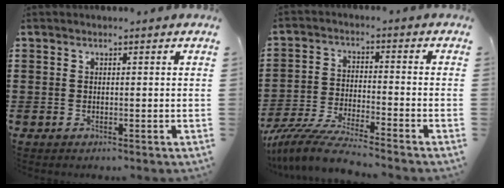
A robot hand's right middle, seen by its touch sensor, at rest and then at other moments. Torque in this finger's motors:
{"motor_torque": [1.62, -0.51, 0.68, 0.21]}